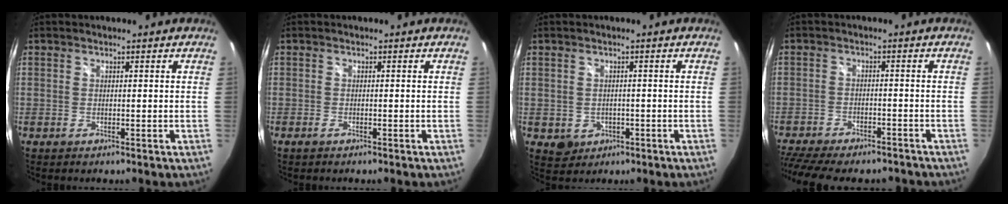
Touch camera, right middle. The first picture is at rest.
{"total": 0.9, "force": [-0.7, 0.1, 0.5], "torque": [-0.011, -0.003, -0.016]}
{"total": 3.6, "force": [-1.0, 3.2, 1.3], "torque": [-0.031, -0.001, -0.005]}
{"total": 16.4, "force": [-13.7, 5.0, 7.5], "torque": [-0.170, -0.027, -0.205]}